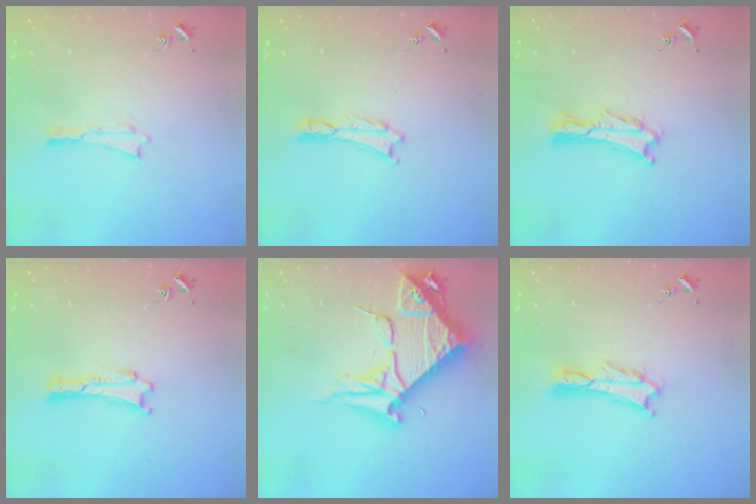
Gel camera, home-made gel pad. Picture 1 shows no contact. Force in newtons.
{"total": 0.0}
{"total": 2.1, "press": 2.1, "slide": 0.3}
{"total": 0.0}
{"total": 10.4, "press": 10.3, "slide": 1.2}
{"total": 2.0, "press": 2.0, "slide": 0.3}